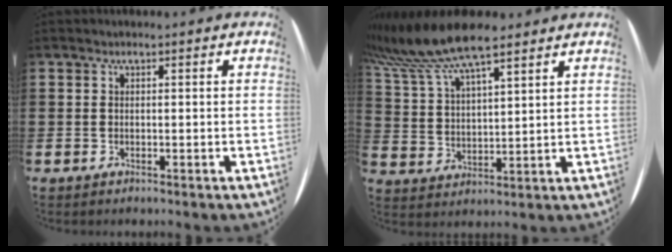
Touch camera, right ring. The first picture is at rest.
{"total": 9.2, "force": [8.4, 0.8, 3.6], "torque": [-0.101, -0.030, 0.154]}